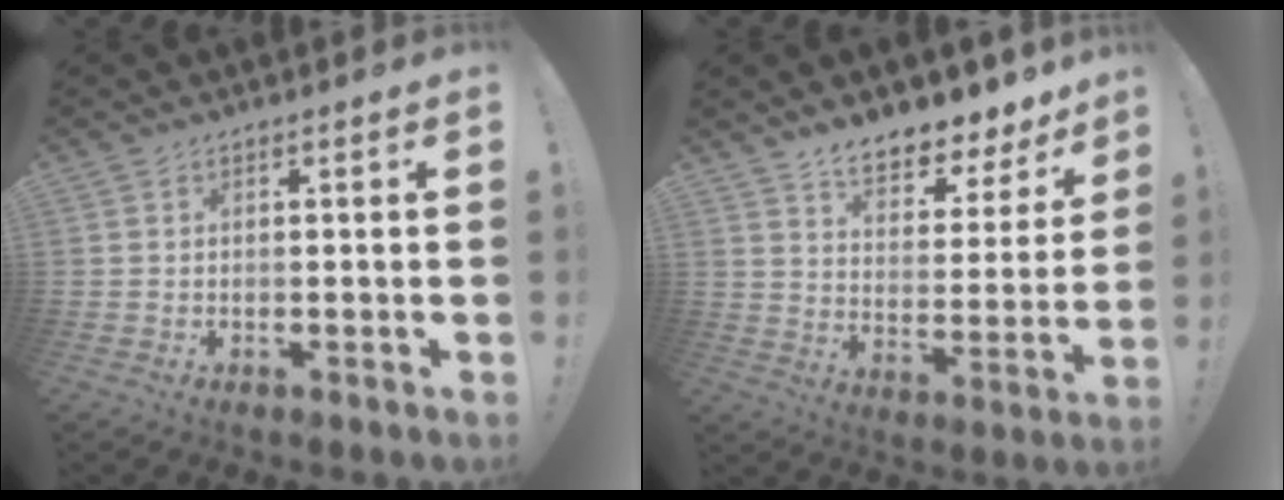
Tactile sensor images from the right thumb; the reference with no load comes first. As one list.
[{"total": 9.6, "force": [8.3, 3.4, 3.4], "torque": [-0.047, -0.076, 0.147]}]